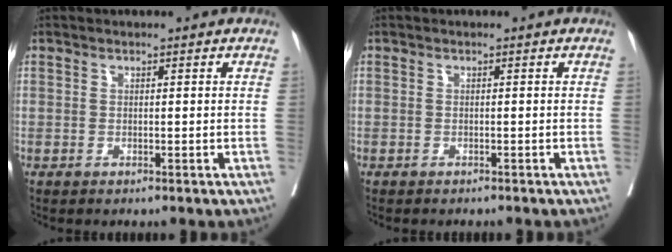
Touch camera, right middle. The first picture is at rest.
{"total": 2.3, "force": [-2.1, 0.5, 0.8], "torque": [-0.014, -0.003, -0.025]}